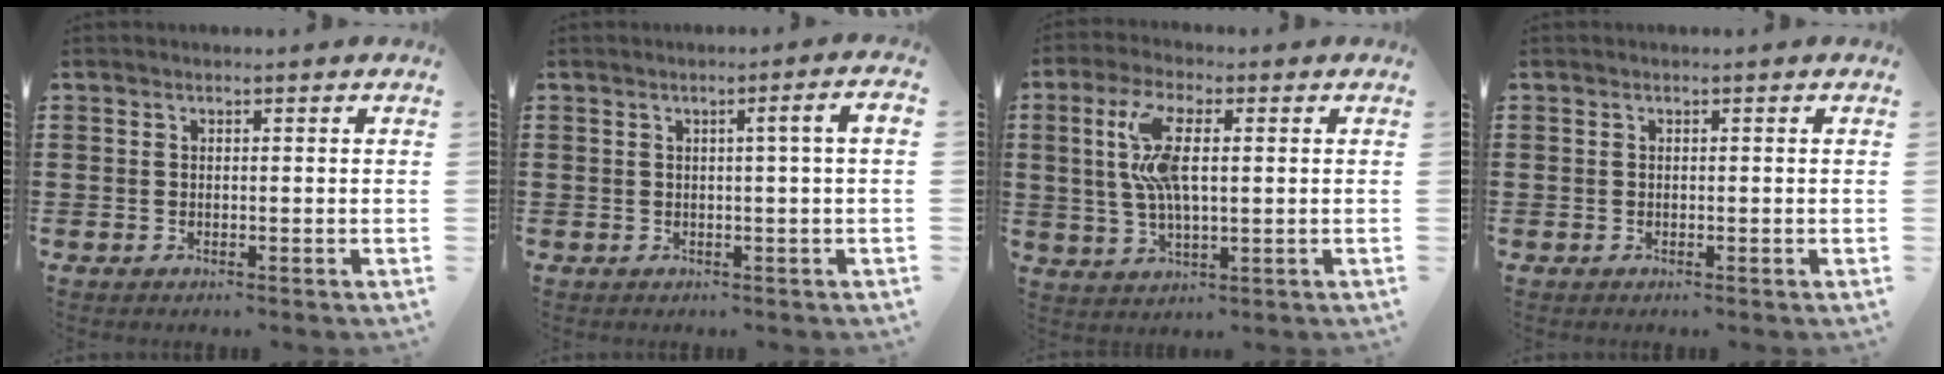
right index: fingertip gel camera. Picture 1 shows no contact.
{"total": 2.8, "force": [0.3, -0.5, 2.7], "torque": [-0.047, -0.005, 0.001]}
{"total": 9.0, "force": [1.5, 3.2, 8.3], "torque": [-0.191, 0.001, 0.016]}
{"total": 0.0}